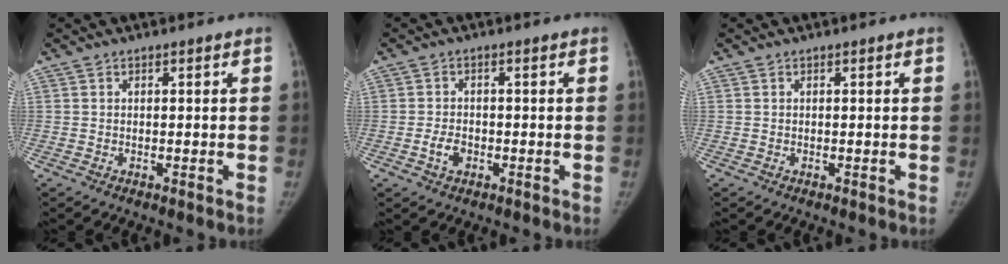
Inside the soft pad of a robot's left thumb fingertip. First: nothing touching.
{"total": 3.0, "force": [-1.1, 2.0, 1.9], "torque": [-0.033, 0.008, -0.018]}
{"total": 0.0}